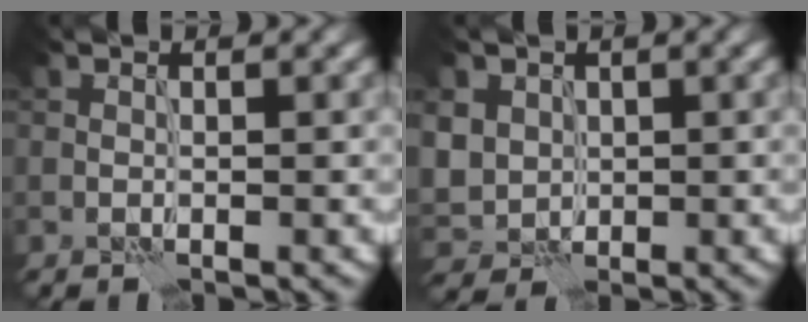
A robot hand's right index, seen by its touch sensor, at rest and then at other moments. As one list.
[{"total": 3.3, "force": [1.0, 3.0, 1.0], "torque": [-0.042, 0.001, 0.023]}]